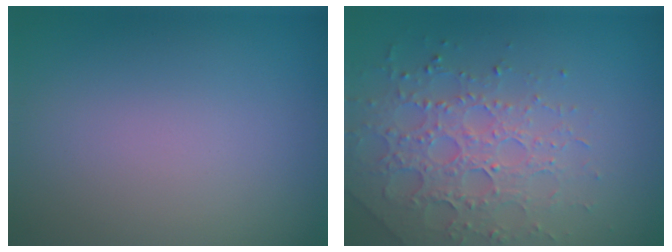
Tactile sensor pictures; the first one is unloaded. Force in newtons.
{"total": 4.9, "press": 4.7, "slide": 1.2}